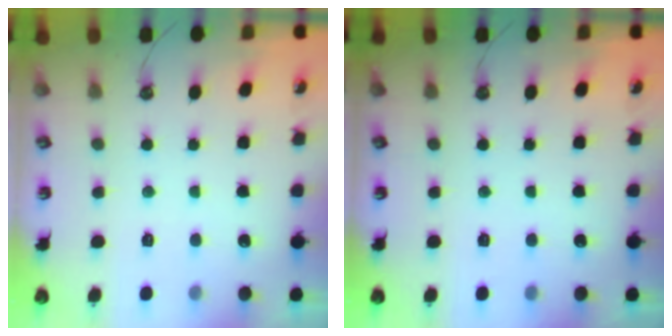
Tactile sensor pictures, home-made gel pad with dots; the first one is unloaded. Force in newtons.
{"total": 0.0}